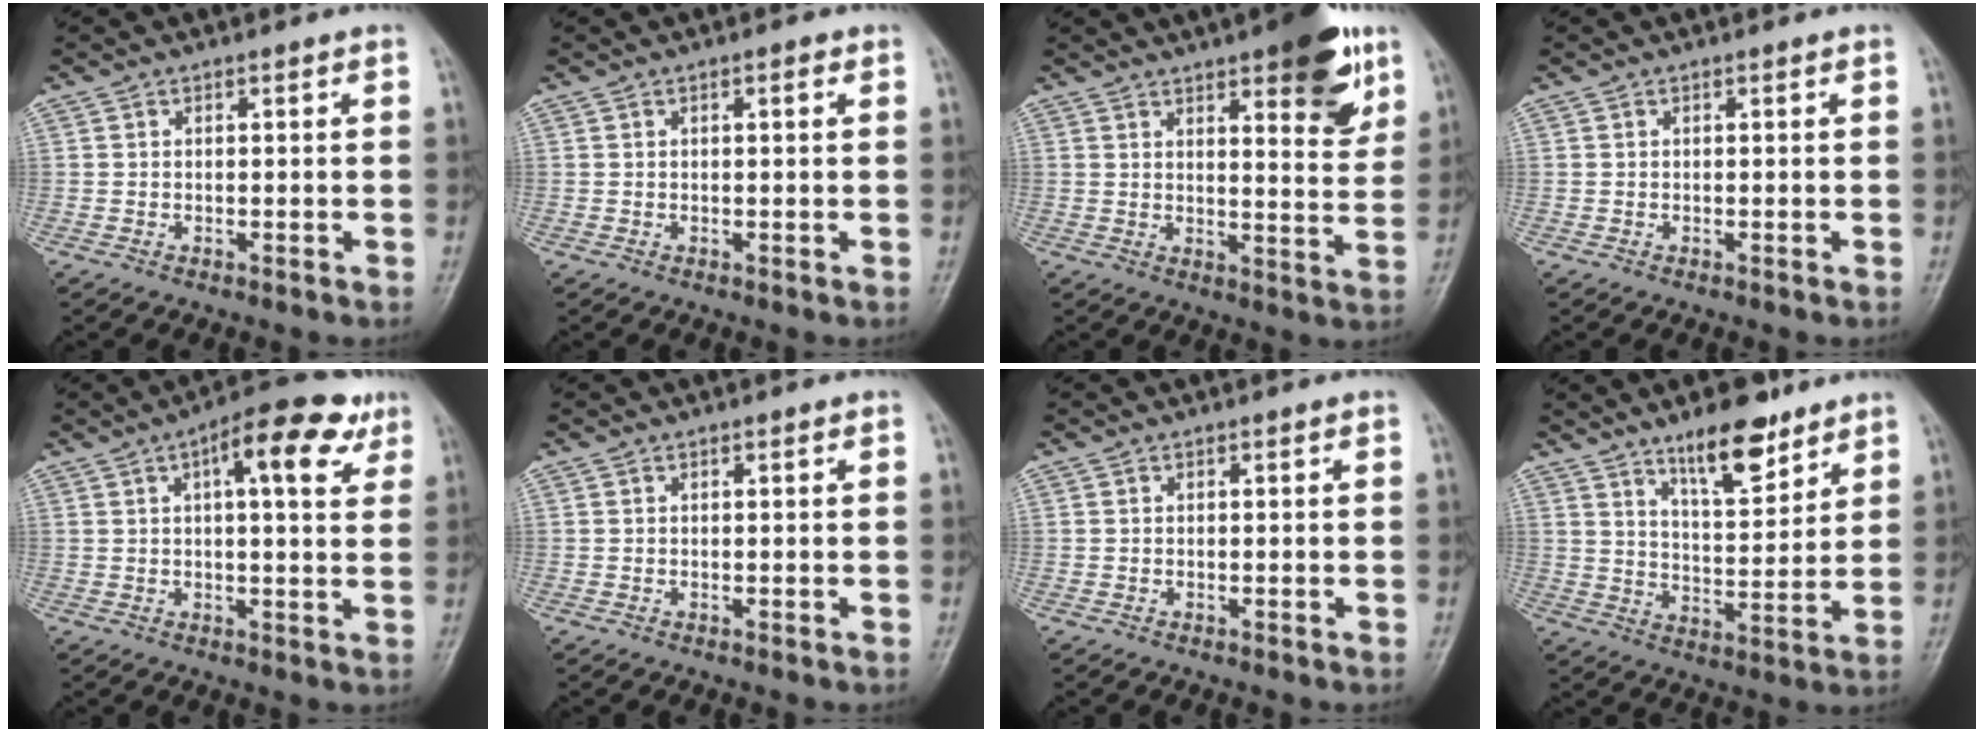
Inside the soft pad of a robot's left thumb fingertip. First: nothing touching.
{"total": 1.2, "force": [0.5, 0.4, 1.0], "torque": [-0.014, 0.002, 0.005]}
{"total": 13.8, "force": [7.8, 4.3, 10.5], "torque": [-0.106, -0.037, 0.101]}
{"total": 0.0}
{"total": 11.9, "force": [5.4, 4.3, 9.8], "torque": [-0.116, 0.005, 0.066]}
{"total": 0.0}
{"total": 0.0}
{"total": 11.3, "force": [7.9, 4.0, 7.1], "torque": [-0.090, -0.056, 0.132]}